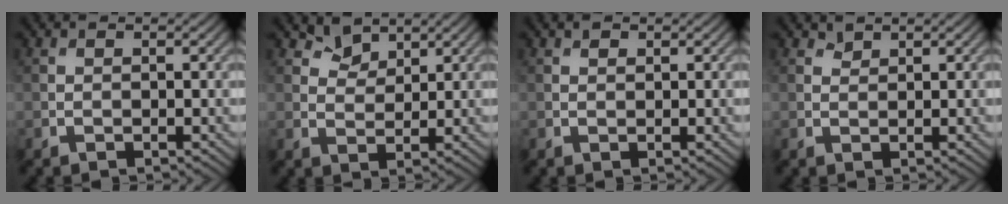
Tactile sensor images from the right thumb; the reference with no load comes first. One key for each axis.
{"total": 2.9, "fx": 2.3, "fy": 1.5, "fz": 0.9, "tx": -0.019, "ty": -0.005, "tz": 0.046}
{"total": 0.7, "fx": 0.5, "fy": 0.4, "fz": 0.3, "tx": -0.005, "ty": -0.001, "tz": 0.011}
{"total": 0.9, "fx": 0.9, "fy": 0.3, "fz": 0.1, "tx": -0.001, "ty": -0.003, "tz": 0.019}